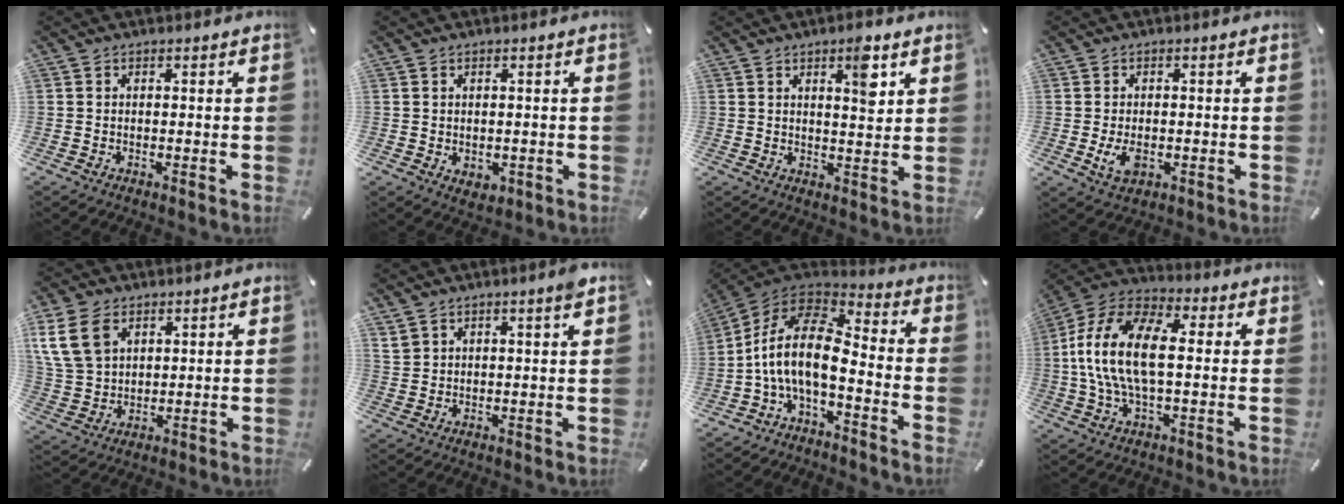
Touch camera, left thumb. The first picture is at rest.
{"total": 1.8, "force": [0.2, 1.7, 0.6], "torque": [-0.005, 0.000, 0.001]}
{"total": 6.6, "force": [3.2, 2.2, 5.3], "torque": [-0.071, -0.015, 0.046]}
{"total": 4.5, "force": [-1.0, 2.9, 3.3], "torque": [-0.083, -0.005, -0.021]}
{"total": 10.0, "force": [4.6, 7.5, 4.9], "torque": [-0.139, 0.000, 0.089]}
{"total": 3.3, "force": [3.0, 0.5, 1.2], "torque": [-0.032, -0.013, 0.057]}
{"total": 14.3, "force": [-2.7, 7.1, 12.1], "torque": [-0.260, -0.002, -0.051]}
{"total": 16.1, "force": [0.3, 8.2, 13.8], "torque": [-0.298, 0.001, 0.001]}